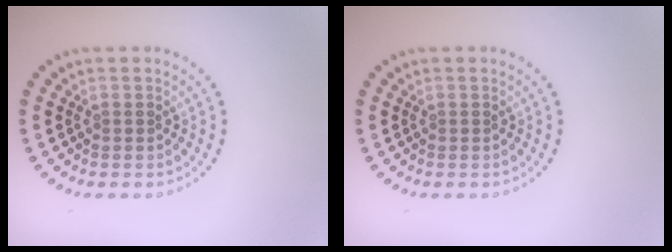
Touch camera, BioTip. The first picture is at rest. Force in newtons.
{"total": 0.0}